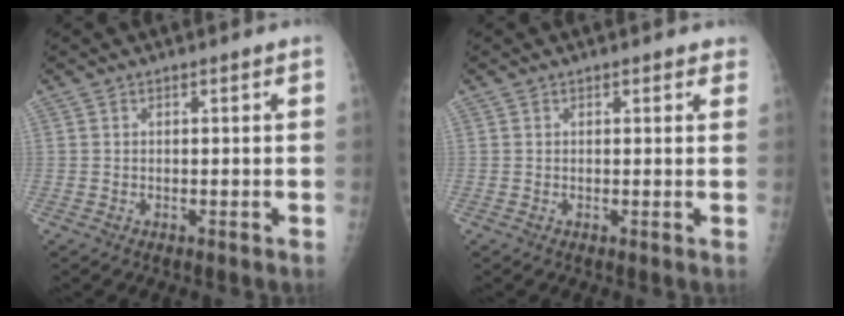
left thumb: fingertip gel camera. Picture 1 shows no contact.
{"total": 1.6, "force": [1.1, 0.9, 0.7], "torque": [0.010, -0.002, 0.006]}